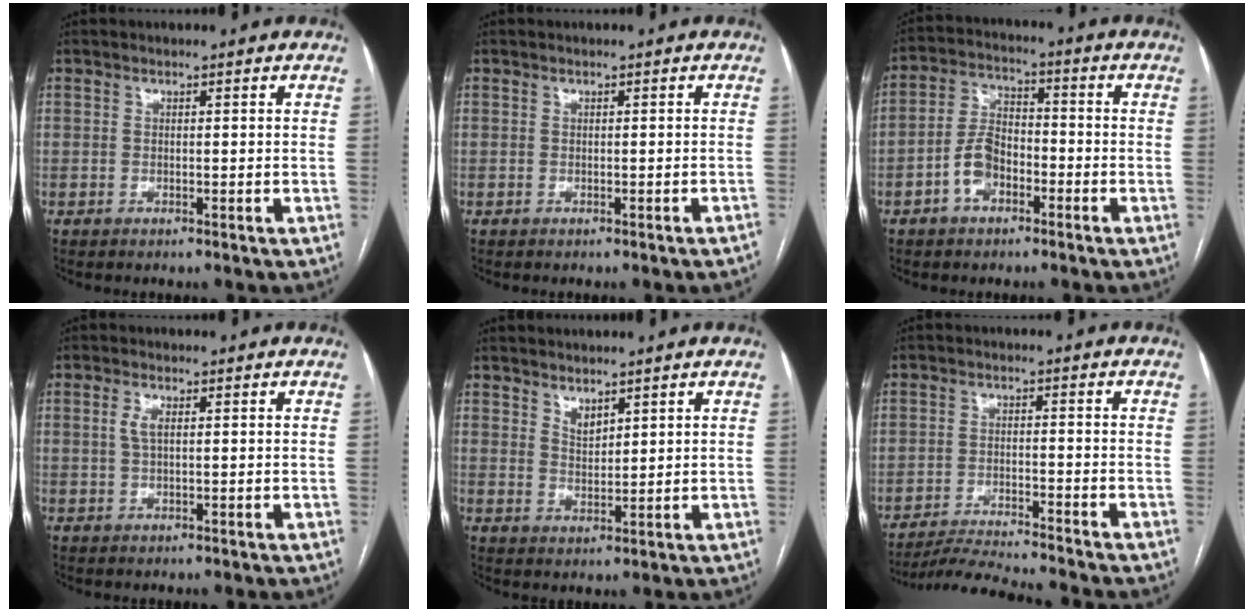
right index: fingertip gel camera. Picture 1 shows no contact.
{"total": 1.2, "force": [-1.0, -0.2, 0.5], "torque": [-0.006, 0.002, -0.012]}
{"total": 7.1, "force": [-3.1, 4.1, 4.8], "torque": [-0.108, 0.018, -0.061]}
{"total": 2.3, "force": [0.5, 0.8, 2.0], "torque": [-0.046, 0.002, 0.012]}
{"total": 2.7, "force": [2.0, 1.1, 1.3], "torque": [-0.025, -0.007, 0.046]}
{"total": 8.9, "force": [-8.5, -1.5, 2.3], "torque": [-0.028, -0.014, -0.148]}